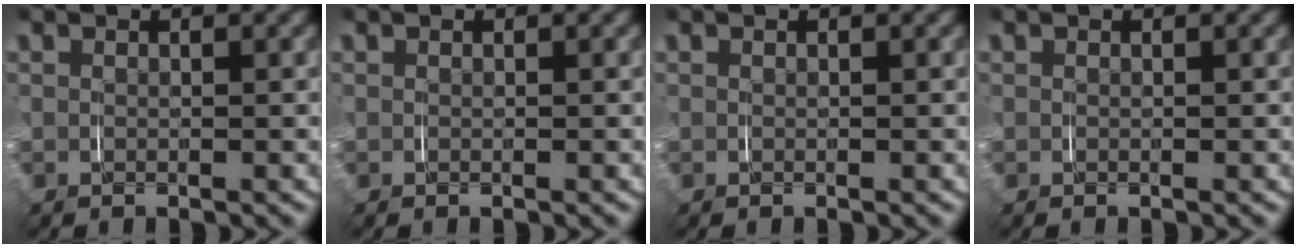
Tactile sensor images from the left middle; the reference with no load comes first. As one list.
[{"total": 0.0}, {"total": 0.0}, {"total": 0.0}]